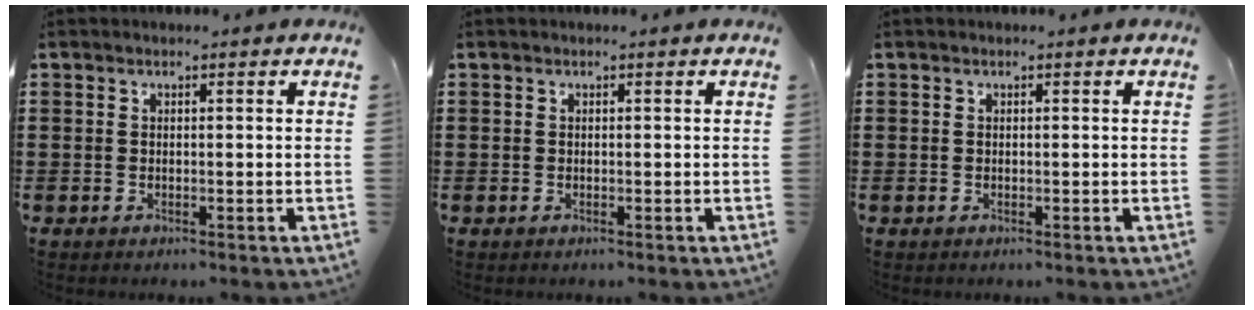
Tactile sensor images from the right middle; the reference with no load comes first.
{"total": 0.0}
{"total": 0.0}